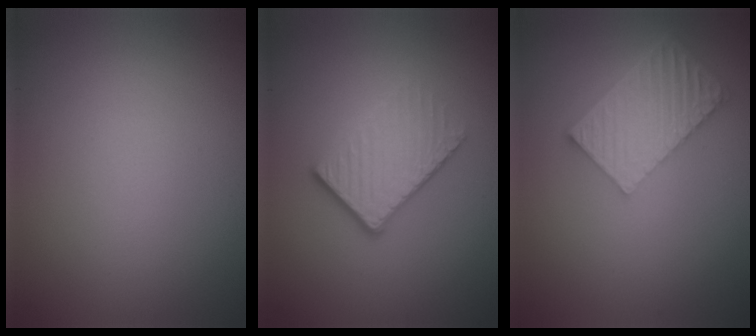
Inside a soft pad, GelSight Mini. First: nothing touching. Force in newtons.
{"total": 3.9, "press": 2.8, "slide": 2.8}
{"total": 5.8, "press": 4.2, "slide": 4.0}